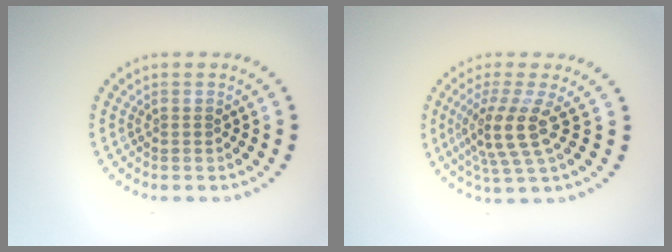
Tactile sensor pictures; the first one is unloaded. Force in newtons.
{"total": 4.0, "press": 3.0, "slide": 2.7}